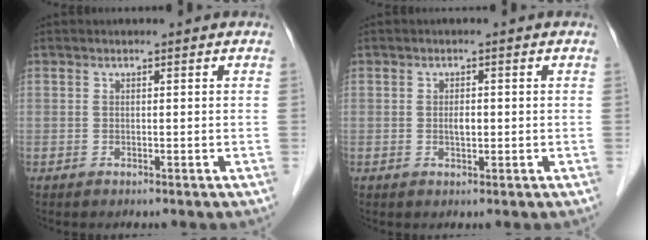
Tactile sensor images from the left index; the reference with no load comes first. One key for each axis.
{"total": 1.6, "fx": -0.1, "fy": 0.7, "fz": 1.4, "tx": -0.025, "ty": 0.001, "tz": -0.001}